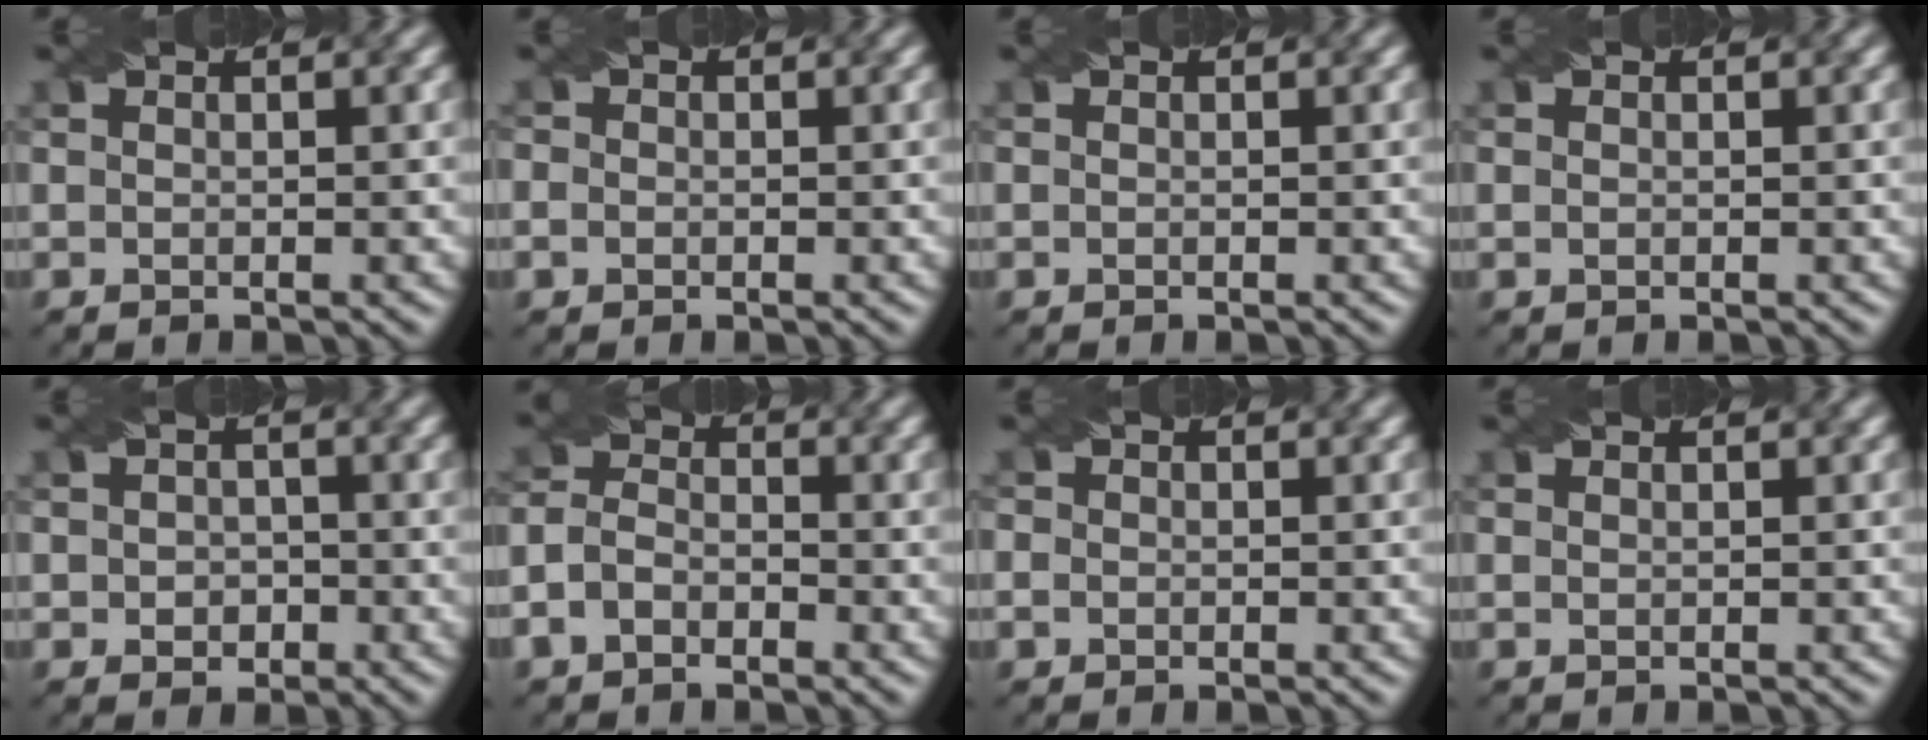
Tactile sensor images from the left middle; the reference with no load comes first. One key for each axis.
{"total": 1.3, "fx": -0.2, "fy": 1.2, "fz": 0.4, "tx": -0.006, "ty": 0.000, "tz": -0.006}
{"total": 0.0}
{"total": 0.6, "fx": 0.0, "fy": 0.5, "fz": 0.4, "tx": -0.009, "ty": 0.000, "tz": 0.001}
{"total": 2.0, "fx": -0.4, "fy": 1.6, "fz": 1.0, "tx": -0.012, "ty": -0.003, "tz": -0.010}
{"total": 3.6, "fx": -1.7, "fy": 2.5, "fz": 2.0, "tx": -0.043, "ty": 0.004, "tz": -0.042}
{"total": 1.6, "fx": -0.1, "fy": 1.5, "fz": 0.5, "tx": -0.002, "ty": 0.004, "tz": -0.007}
{"total": 0.0}